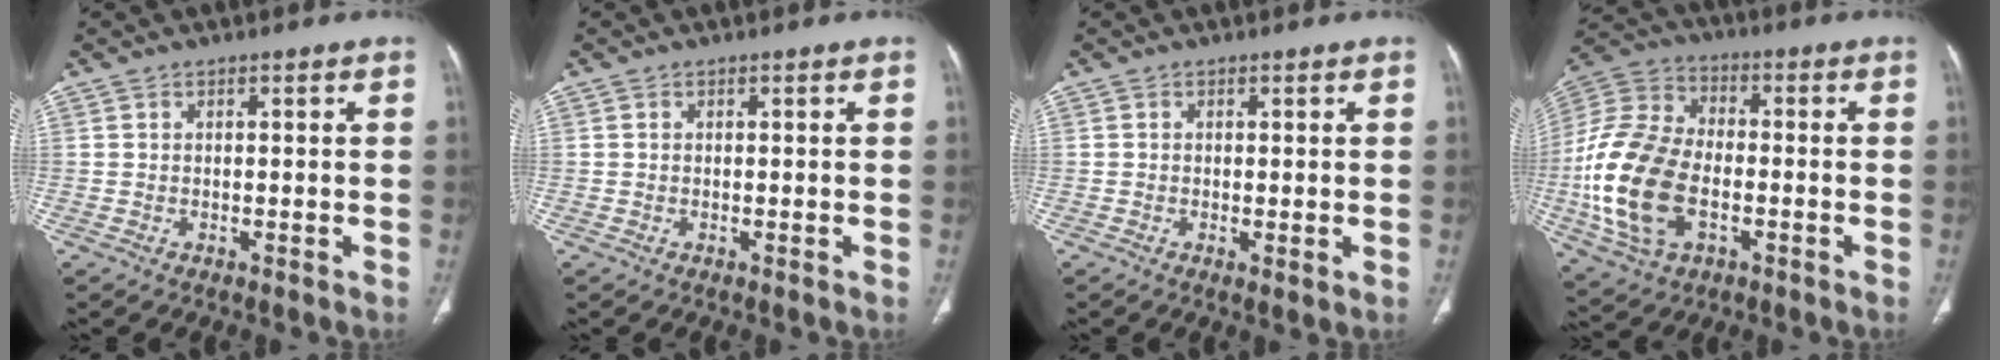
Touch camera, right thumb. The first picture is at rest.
{"total": 0.0}
{"total": 1.3, "force": [-0.2, 0.4, 1.2], "torque": [-0.024, -0.006, -0.003]}
{"total": 20.2, "force": [-4.1, 12.6, 15.3], "torque": [-0.319, 0.013, -0.074]}